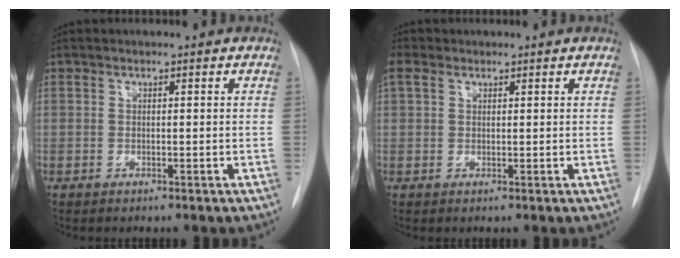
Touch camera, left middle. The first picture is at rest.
{"total": 2.3, "force": [1.4, 1.5, 1.1], "torque": [-0.030, 0.020, 0.030]}